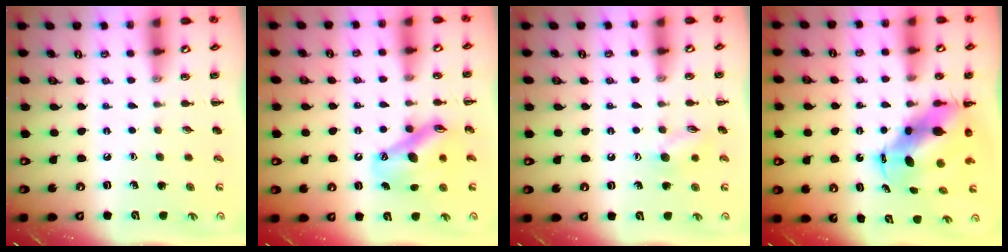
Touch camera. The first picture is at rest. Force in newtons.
{"total": 12.1, "press": 11.7, "slide": 3.3}
{"total": 8.2, "press": 8.2, "slide": 0.8}
{"total": 8.9, "press": 8.6, "slide": 2.3}